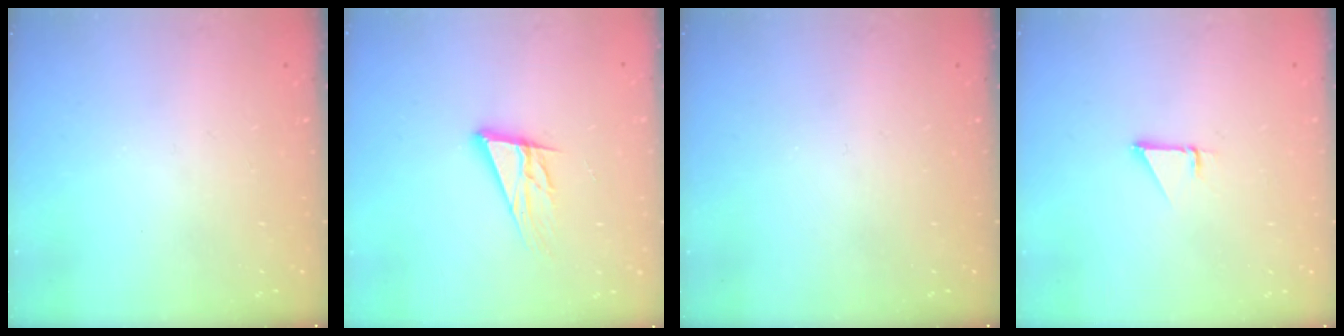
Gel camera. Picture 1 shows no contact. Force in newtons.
{"total": 13.6, "press": 13.1, "slide": 3.6}
{"total": 0.0}
{"total": 0.9, "press": 0.9, "slide": 0.1}